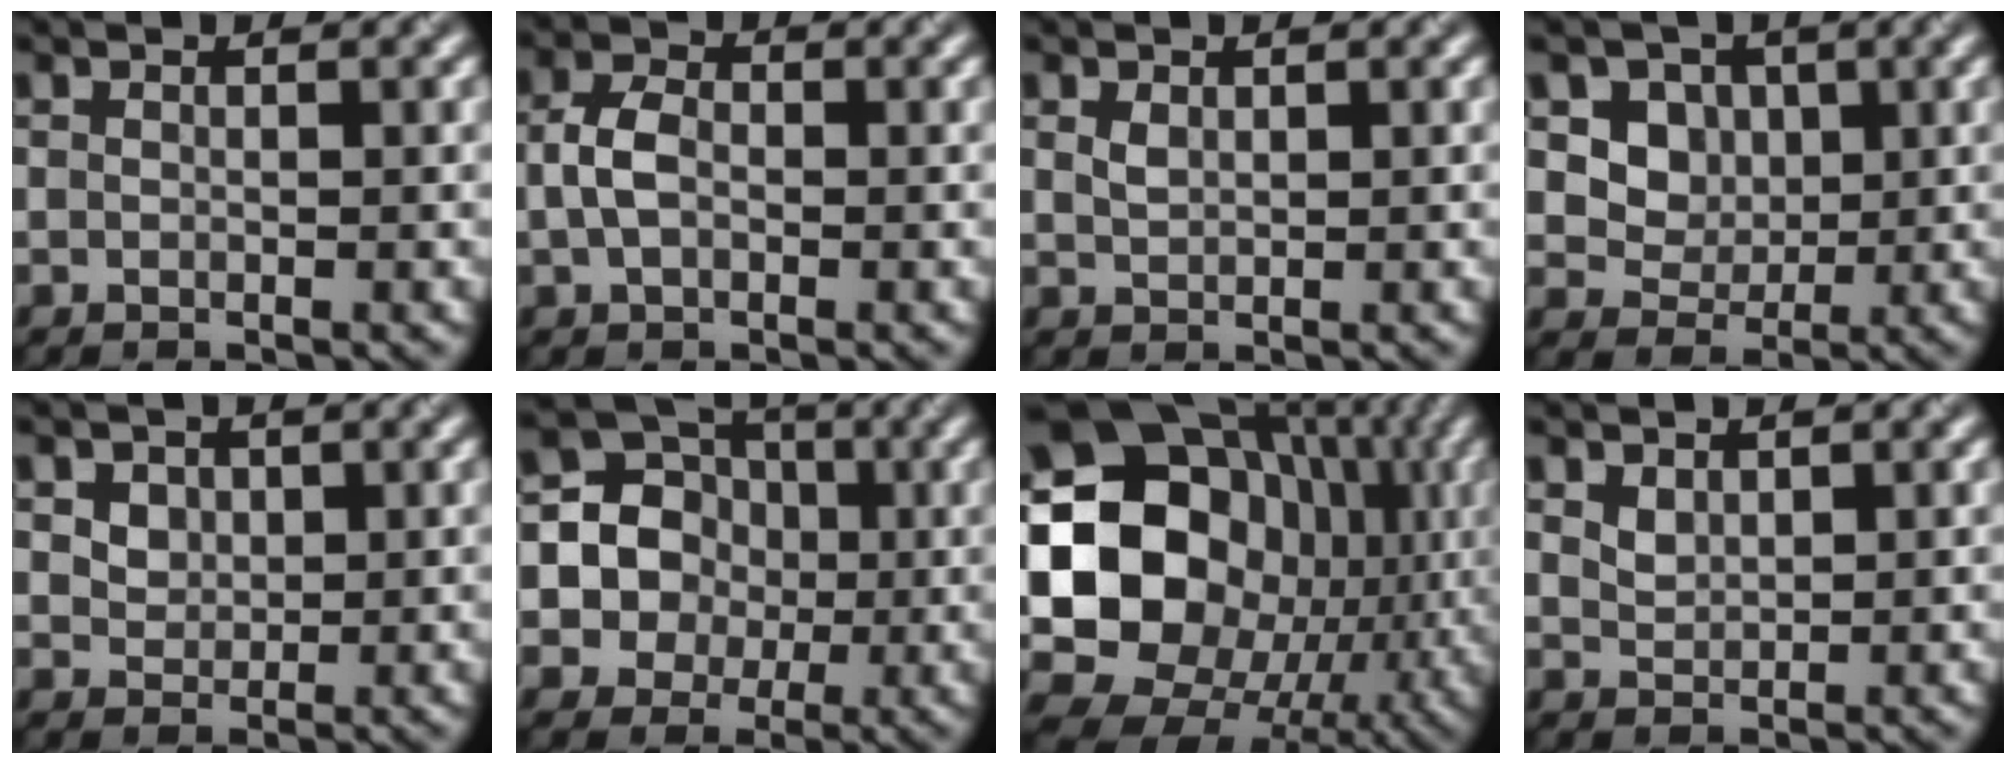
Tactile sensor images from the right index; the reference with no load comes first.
{"total": 2.8, "force": [-0.3, 1.9, 2.1], "torque": [-0.046, 0.004, -0.010]}
{"total": 1.0, "force": [0.5, 0.6, 0.6], "torque": [-0.017, -0.001, 0.014]}
{"total": 5.7, "force": [2.0, 4.8, 2.4], "torque": [-0.049, -0.006, 0.042]}
{"total": 2.9, "force": [1.4, 2.2, 1.3], "torque": [-0.038, 0.004, 0.032]}
{"total": 12.9, "force": [-0.2, 12.4, 3.5], "torque": [-0.104, 0.024, -0.019]}
{"total": 19.1, "force": [0.5, 15.8, 10.6], "torque": [-0.182, 0.005, 0.009]}
{"total": 1.3, "force": [1.0, 0.7, 0.6], "torque": [-0.014, -0.001, 0.024]}